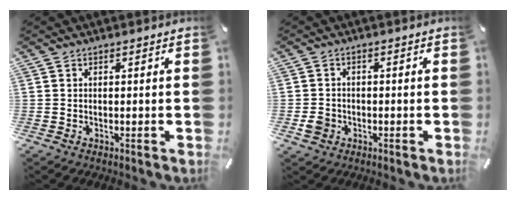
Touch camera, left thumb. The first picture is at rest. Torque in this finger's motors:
{"motor_torque": [0.39, 0.93, 0.18, -0.19, 0.13]}